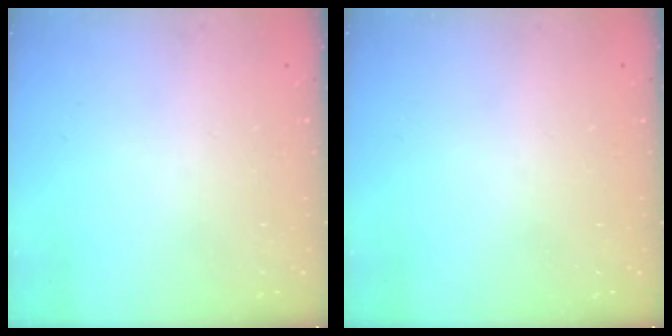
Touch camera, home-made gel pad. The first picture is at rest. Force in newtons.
{"total": 0.0}